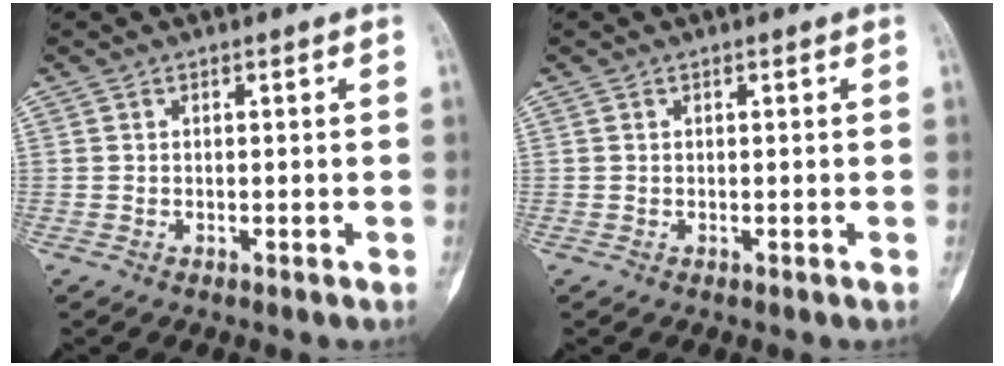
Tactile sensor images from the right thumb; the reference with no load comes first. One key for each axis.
{"total": 0.0}